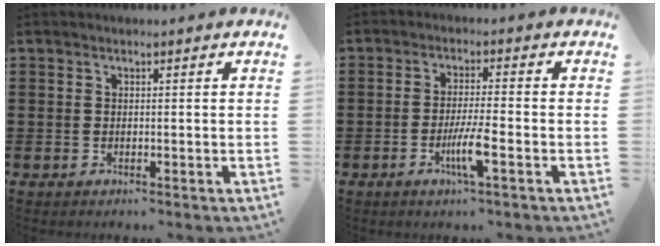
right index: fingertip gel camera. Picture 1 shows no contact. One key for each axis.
{"total": 5.3, "fx": -2.2, "fy": 0.3, "fz": 4.8, "tx": -0.092, "ty": -0.014, "tz": -0.041}